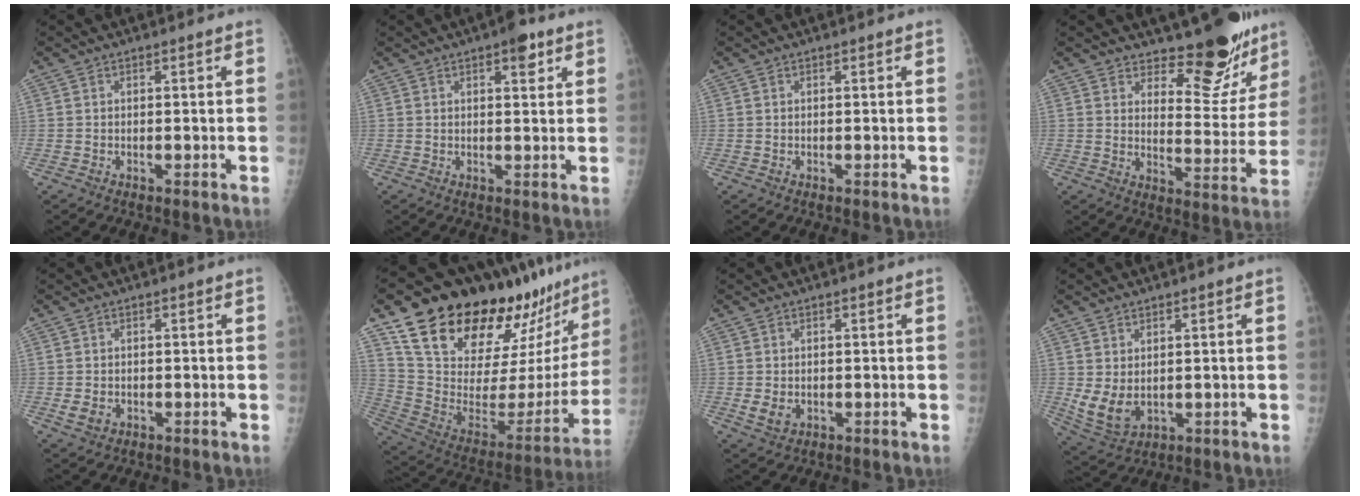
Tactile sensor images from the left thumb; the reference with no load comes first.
{"total": 4.0, "force": [2.2, 1.5, 2.9], "torque": [-0.027, -0.008, 0.027]}
{"total": 0.0}
{"total": 12.7, "force": [10.8, 4.8, 4.7], "torque": [-0.019, -0.103, 0.150]}
{"total": 2.4, "force": [-0.5, 1.9, 1.3], "torque": [-0.023, -0.002, -0.003]}
{"total": 33.0, "force": [26.0, 11.5, 16.9], "torque": [-0.242, -0.128, 0.386]}
{"total": 2.9, "force": [-0.3, 2.3, 1.7], "torque": [-0.026, -0.004, 0.004]}
{"total": 6.5, "force": [0.9, 4.5, 4.6], "torque": [-0.084, -0.018, 0.037]}